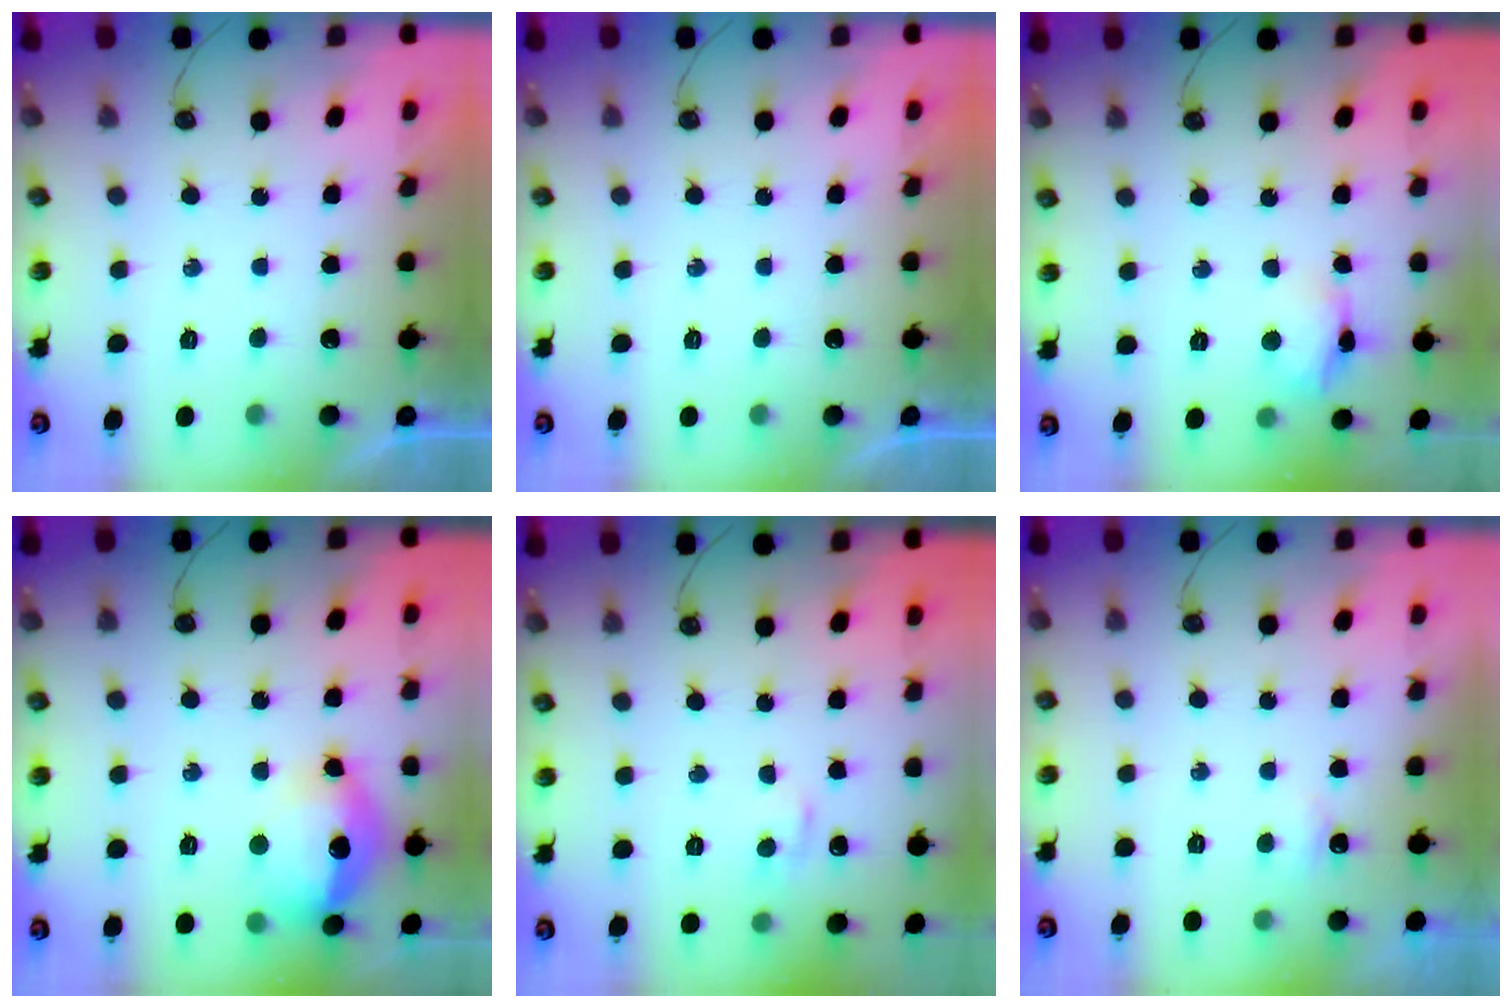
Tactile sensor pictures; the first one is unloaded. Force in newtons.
{"total": 0.0}
{"total": 9.1, "press": 9.1, "slide": 0.6}
{"total": 15.9, "press": 15.7, "slide": 1.9}
{"total": 4.5, "press": 4.4, "slide": 0.6}
{"total": 3.2, "press": 3.2, "slide": 0.5}